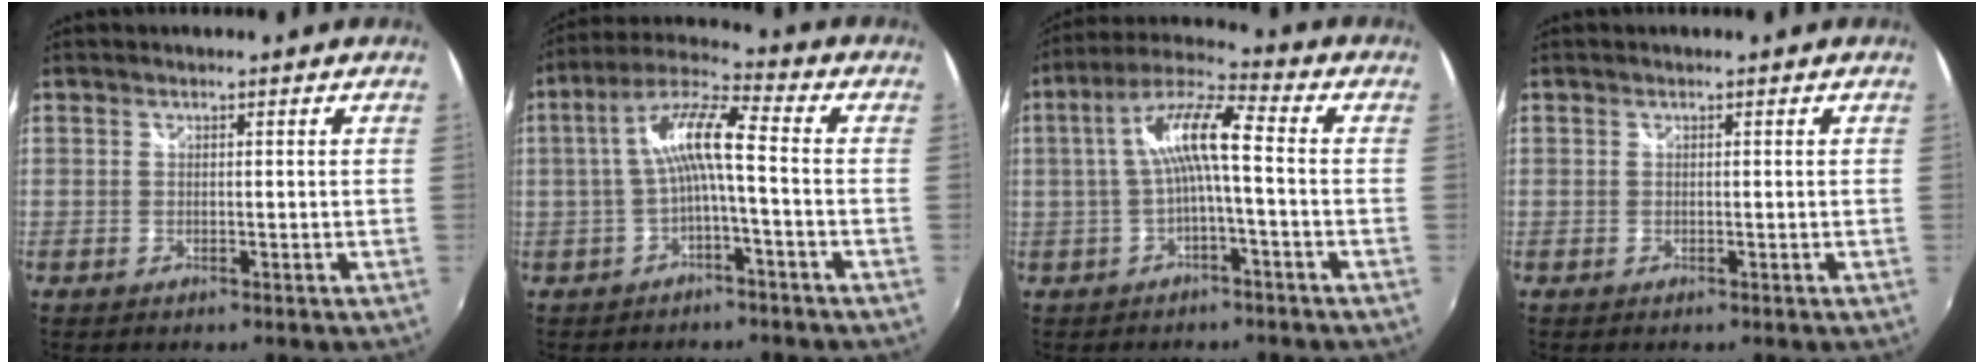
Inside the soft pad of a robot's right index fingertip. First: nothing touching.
{"total": 8.9, "force": [-1.4, 1.2, 8.7], "torque": [-0.187, 0.021, -0.025]}
{"total": 9.2, "force": [-0.9, 1.4, 9.1], "torque": [-0.191, 0.022, -0.015]}
{"total": 0.0}